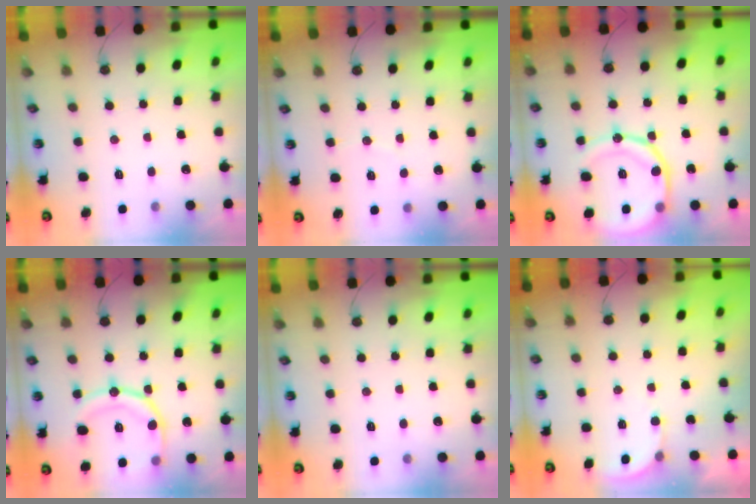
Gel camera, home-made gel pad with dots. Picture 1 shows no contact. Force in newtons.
{"total": 3.2, "press": 3.2, "slide": 0.2}
{"total": 15.8, "press": 15.6, "slide": 1.9}
{"total": 15.9, "press": 15.8, "slide": 1.8}
{"total": 0.0}
{"total": 2.7, "press": 2.7, "slide": 0.3}